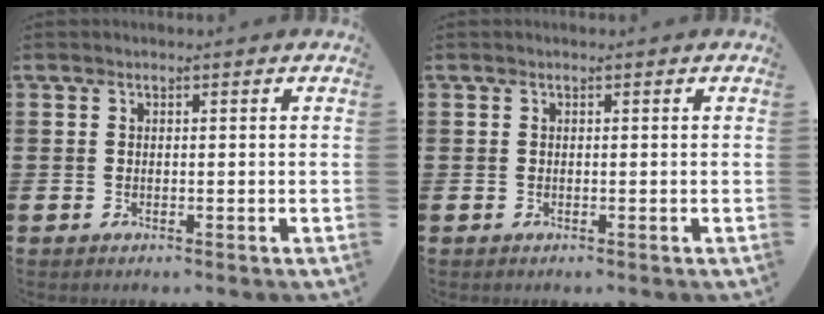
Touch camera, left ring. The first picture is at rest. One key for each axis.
{"total": 0.0}